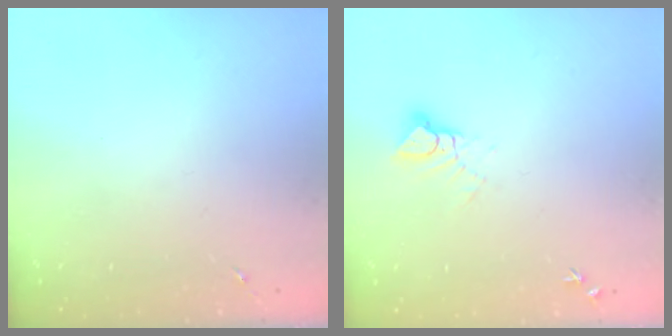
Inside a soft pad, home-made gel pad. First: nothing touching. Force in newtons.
{"total": 4.0, "press": 3.9, "slide": 0.4}